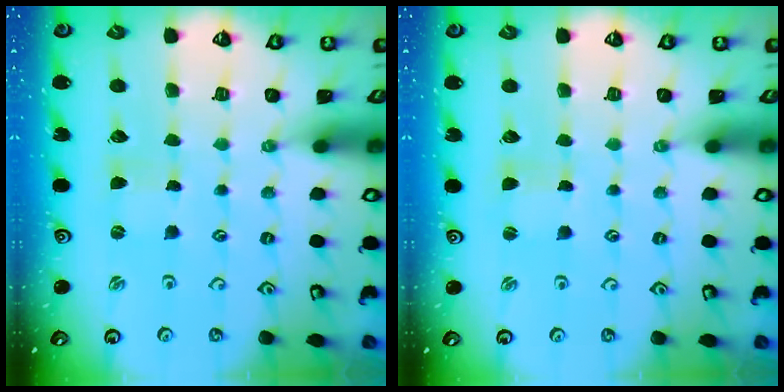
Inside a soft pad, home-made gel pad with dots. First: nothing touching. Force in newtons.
{"total": 1.1, "press": 1.1, "slide": 0.1}